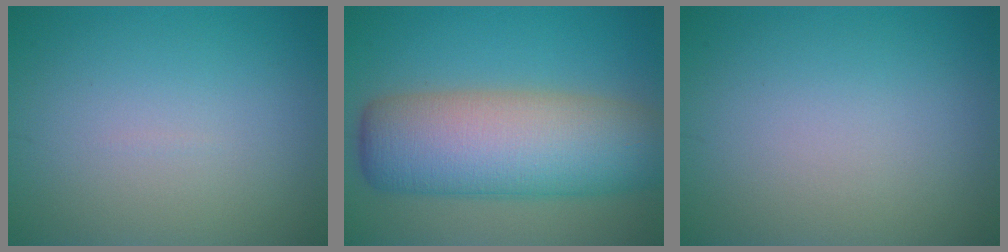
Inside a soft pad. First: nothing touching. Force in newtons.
{"total": 11.3, "press": 11.3, "slide": 0.3}
{"total": 0.0}